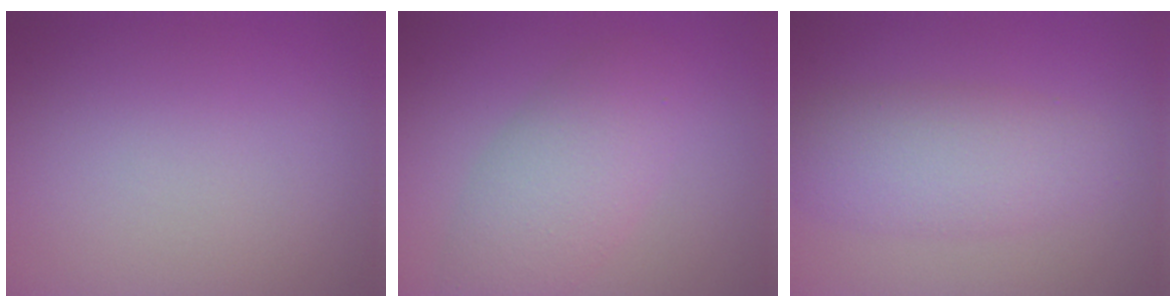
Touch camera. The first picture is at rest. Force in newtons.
{"total": 4.8, "press": 4.8, "slide": 0.0}
{"total": 4.8, "press": 4.8, "slide": 0.3}